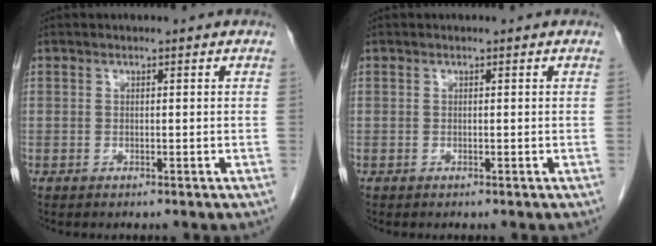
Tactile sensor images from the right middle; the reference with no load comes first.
{"total": 0.0}